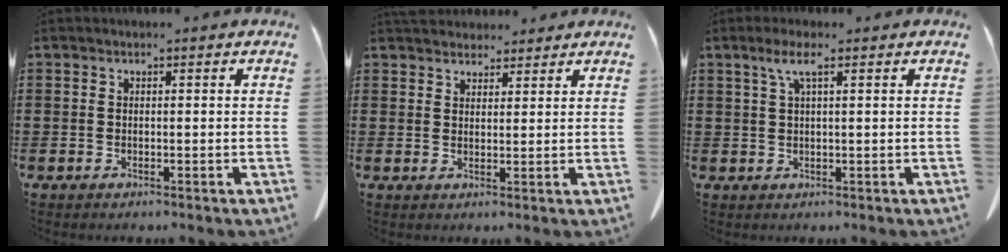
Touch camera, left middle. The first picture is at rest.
{"total": 3.5, "force": [3.3, 1.0, 0.1], "torque": [-0.003, -0.008, 0.063]}
{"total": 3.2, "force": [1.5, 0.5, 2.8], "torque": [-0.060, 0.005, 0.025]}